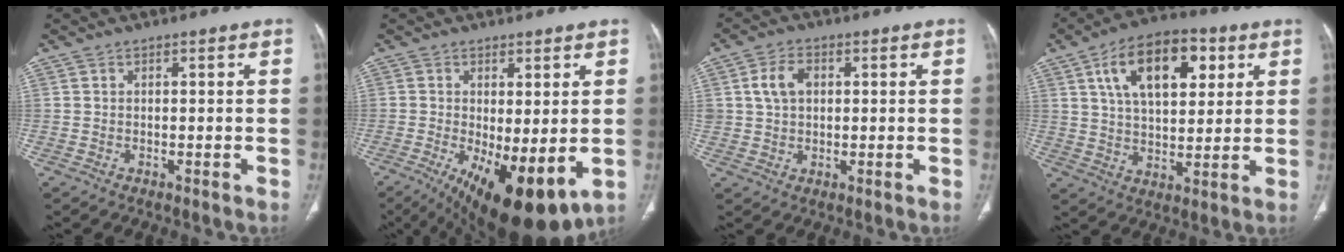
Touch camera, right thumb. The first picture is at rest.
{"total": 14.7, "force": [-4.1, 5.6, 12.9], "torque": [-0.197, -0.025, -0.042]}
{"total": 5.4, "force": [1.3, 3.8, 3.6], "torque": [-0.063, 0.006, 0.024]}
{"total": 16.6, "force": [6.4, 8.9, 12.4], "torque": [-0.169, -0.006, 0.106]}